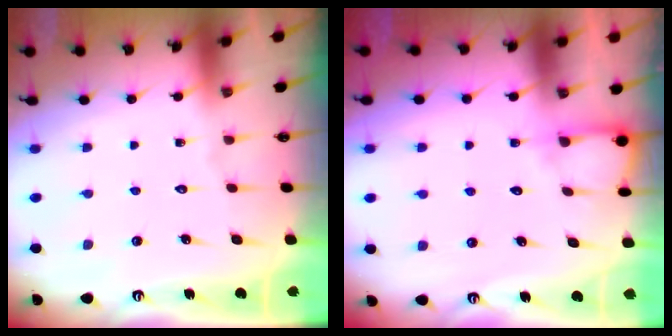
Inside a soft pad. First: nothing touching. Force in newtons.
{"total": 6.2, "press": 6.2, "slide": 0.4}